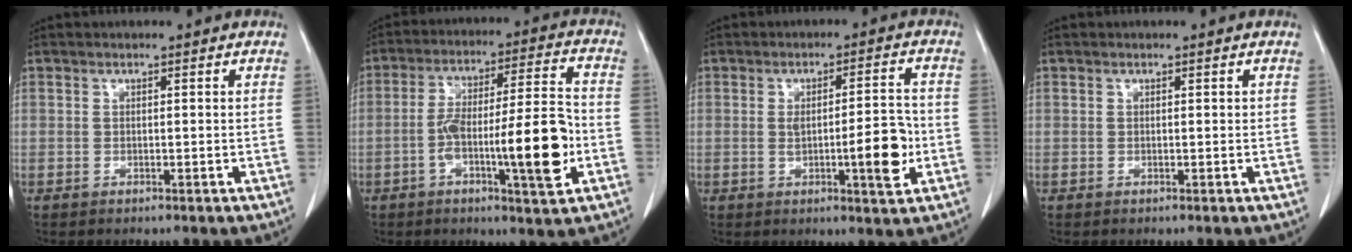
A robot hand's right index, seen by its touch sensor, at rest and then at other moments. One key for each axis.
{"total": 15.1, "fx": -4.1, "fy": 1.8, "fz": 14.4, "tx": -0.235, "ty": 0.013, "tz": -0.063}
{"total": 8.1, "fx": -1.5, "fy": 1.4, "fz": 7.8, "tx": -0.114, "ty": 0.004, "tz": -0.019}
{"total": 0.0}